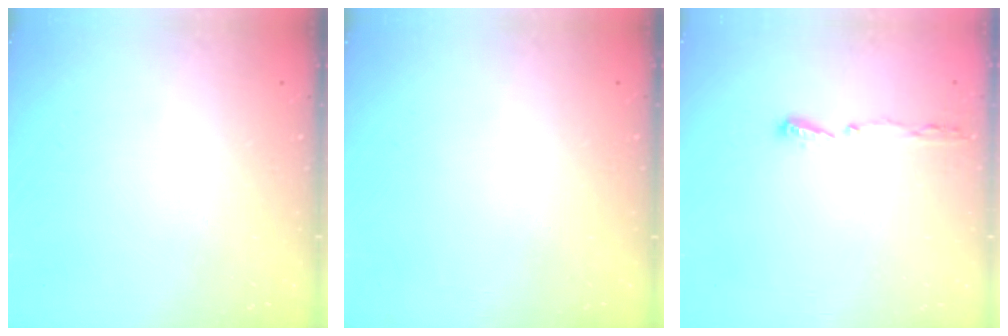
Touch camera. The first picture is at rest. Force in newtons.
{"total": 0.0}
{"total": 4.9, "press": 4.8, "slide": 1.2}